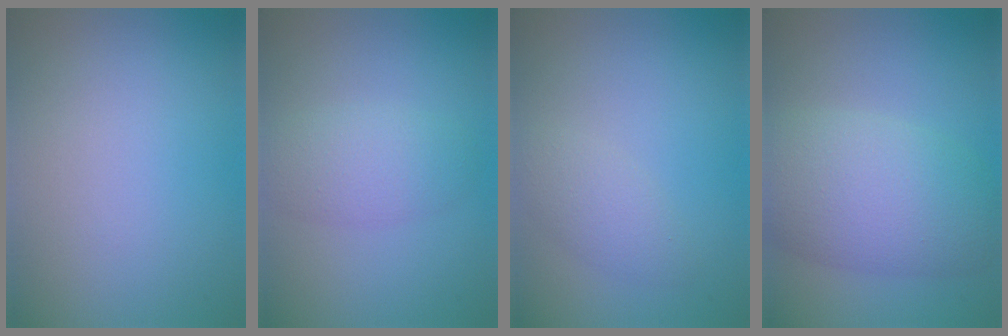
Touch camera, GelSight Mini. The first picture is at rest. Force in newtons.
{"total": 2.9, "press": 2.9, "slide": 0.1}
{"total": 2.1, "press": 2.1, "slide": 0.1}
{"total": 7.8, "press": 7.8, "slide": 0.1}